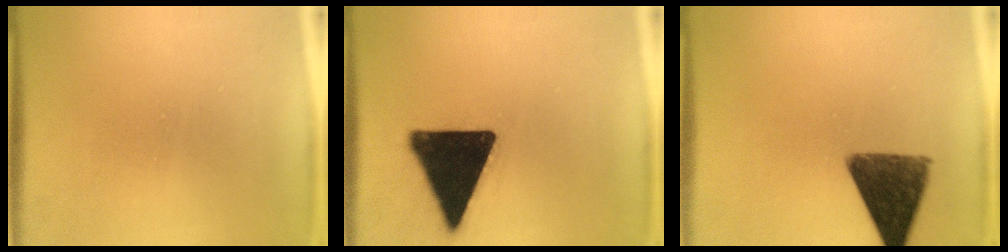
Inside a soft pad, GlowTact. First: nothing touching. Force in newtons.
{"total": 19.8}
{"total": 11.4}